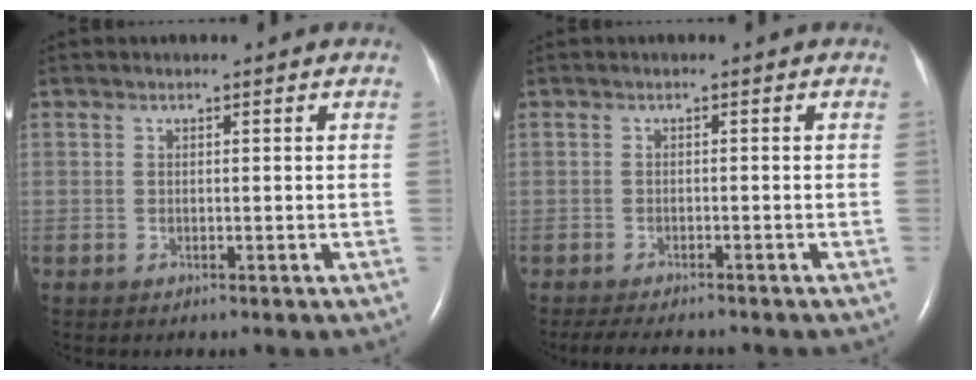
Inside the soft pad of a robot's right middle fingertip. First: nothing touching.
{"total": 7.6, "force": [-6.7, 1.7, 3.3], "torque": [-0.051, -0.010, -0.095]}